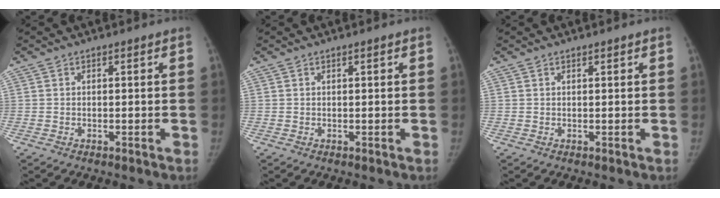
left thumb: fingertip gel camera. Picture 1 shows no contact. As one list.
[{"total": 0.0}, {"total": 0.0}]